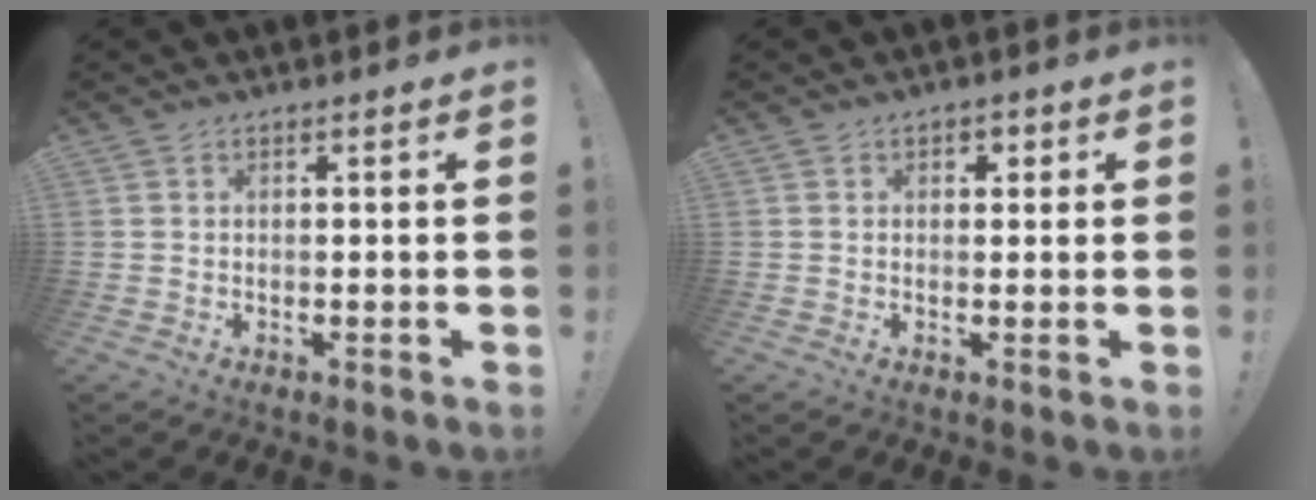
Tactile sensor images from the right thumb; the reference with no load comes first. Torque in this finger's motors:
{"motor_torque": [0.21, 0.63, -0.10, 0.06, 0.00]}